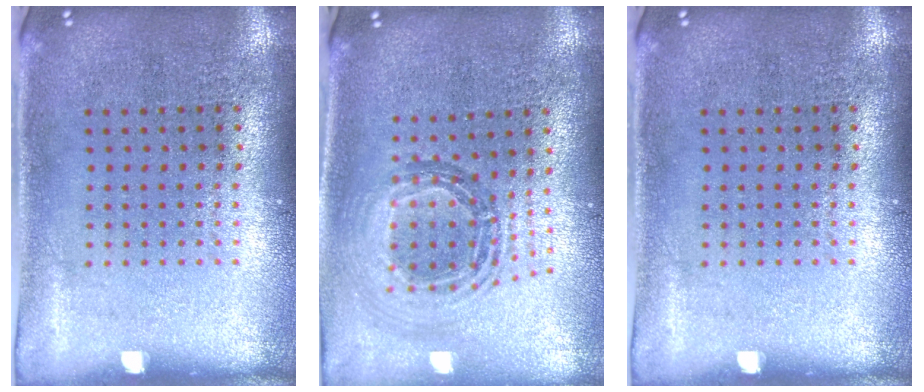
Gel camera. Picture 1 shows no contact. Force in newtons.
{"total": 0.9, "press": 0.9, "slide": 0.2}
{"total": 0.0}